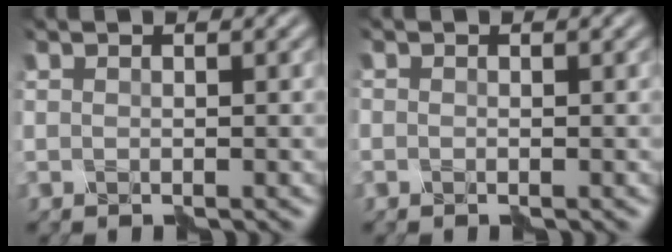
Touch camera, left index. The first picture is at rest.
{"total": 0.5, "force": [-0.4, 0.4, 0.2], "torque": [0.001, 0.000, 0.000]}